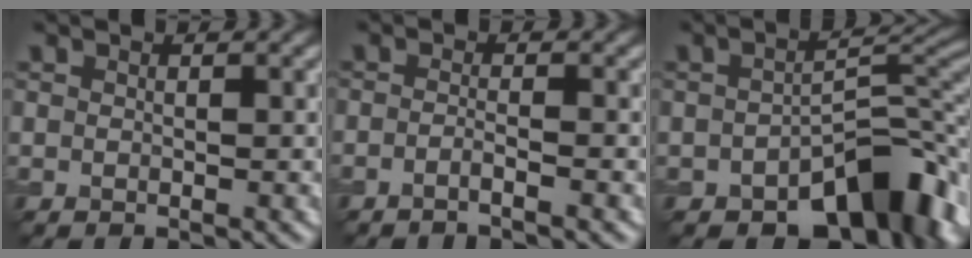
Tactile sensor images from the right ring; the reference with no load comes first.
{"total": 1.3, "force": [-1.0, 0.1, 0.8], "torque": [-0.012, 0.003, -0.023]}
{"total": 9.0, "force": [-4.9, 4.7, 5.9], "torque": [-0.065, 0.005, -0.069]}